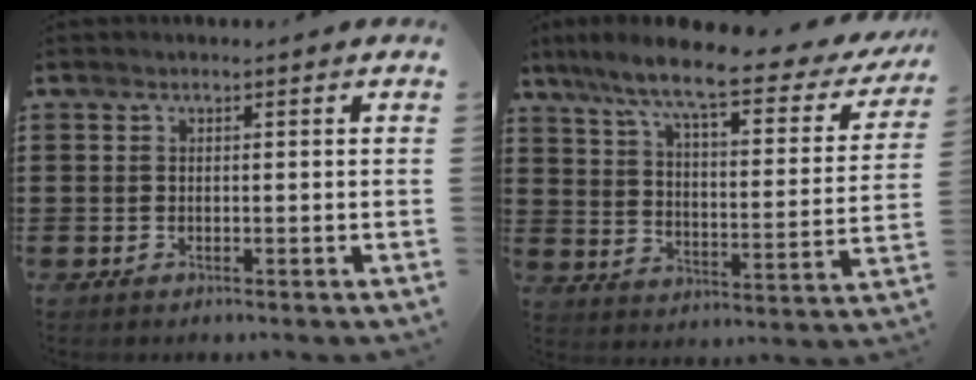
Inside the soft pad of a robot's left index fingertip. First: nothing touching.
{"total": 9.0, "force": [7.1, 0.6, 5.4], "torque": [-0.132, -0.042, 0.114]}